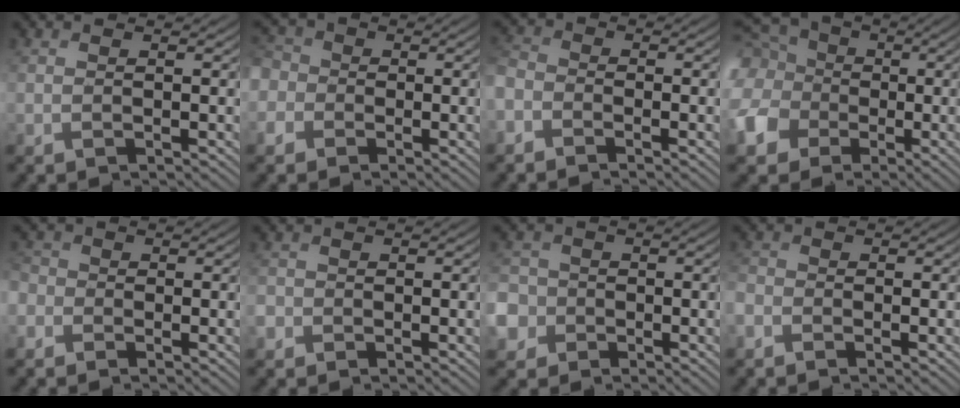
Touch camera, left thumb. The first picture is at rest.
{"total": 5.2, "force": [-1.3, 4.7, 1.7], "torque": [-0.064, 0.001, -0.048]}
{"total": 3.7, "force": [-2.6, 2.2, 1.5], "torque": [-0.045, -0.002, -0.068]}
{"total": 13.6, "force": [-0.3, 12.0, 6.5], "torque": [-0.227, -0.002, -0.026]}
{"total": 2.9, "force": [-1.4, 2.4, 0.7], "torque": [-0.026, -0.001, -0.042]}
{"total": 1.5, "force": [-0.9, 1.2, 0.2], "torque": [-0.003, -0.002, -0.023]}
{"total": 6.1, "force": [-2.4, 5.4, 1.7], "torque": [-0.055, -0.013, -0.071]}
{"total": 2.1, "force": [-1.6, 1.1, 0.6], "torque": [-0.018, -0.002, -0.044]}